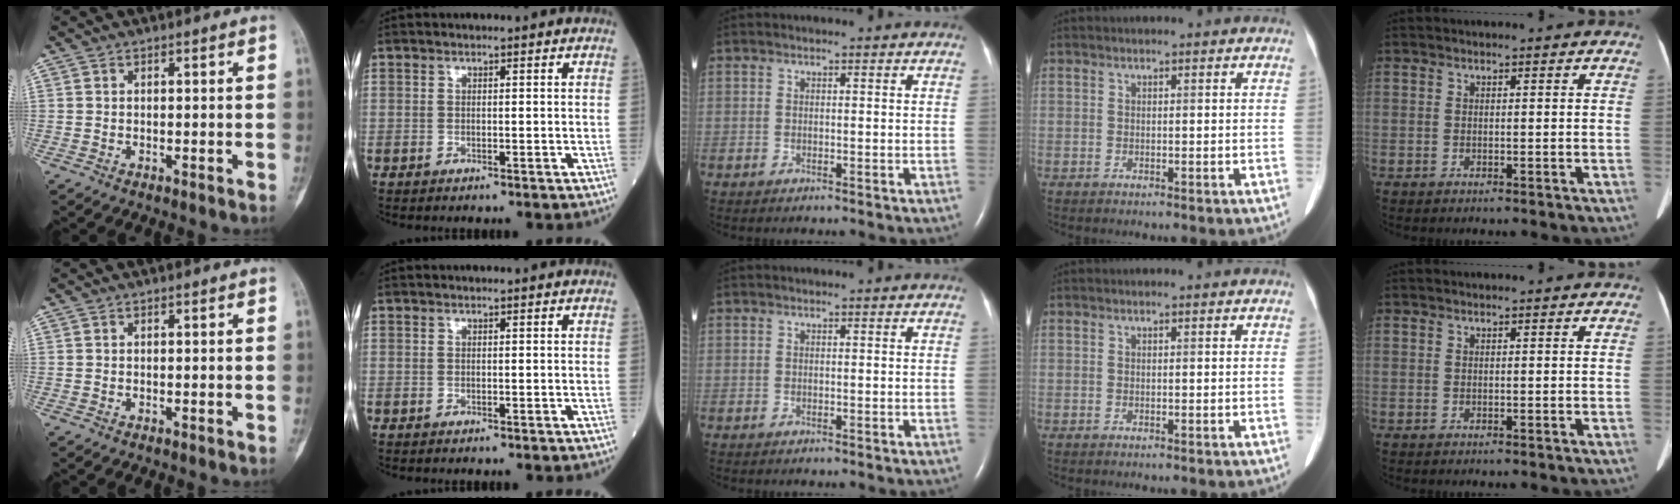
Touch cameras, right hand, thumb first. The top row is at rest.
{}